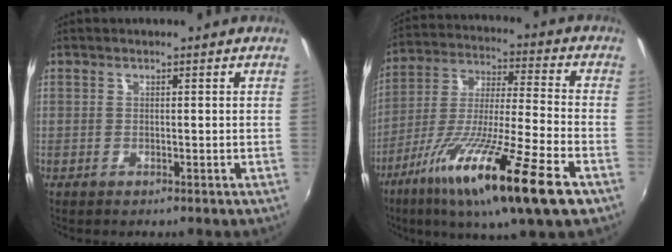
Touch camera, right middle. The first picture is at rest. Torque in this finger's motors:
{"motor_torque": [1.28, -0.86, 0.80, 0.21]}